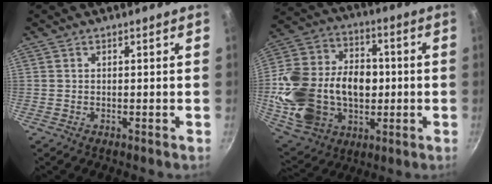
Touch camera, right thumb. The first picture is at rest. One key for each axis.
{"total": 26.6, "fx": -1.8, "fy": 19.2, "fz": 18.3, "tx": -0.340, "ty": 0.029, "tz": -0.019}